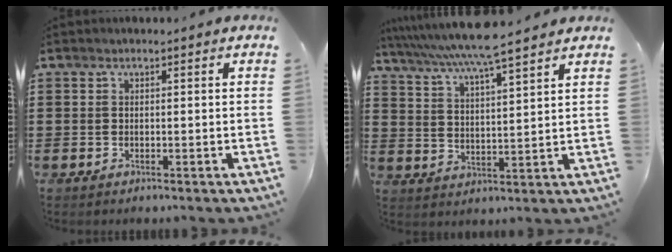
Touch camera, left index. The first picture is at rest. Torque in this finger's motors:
{"motor_torque": [0.63, -0.48, 0.84, 0.21]}